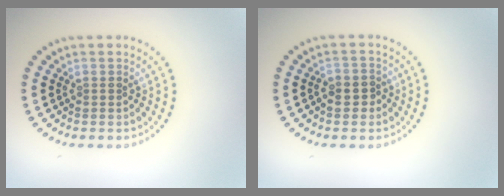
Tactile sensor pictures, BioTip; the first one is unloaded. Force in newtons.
{"total": 1.6, "press": 1.4, "slide": 0.8}